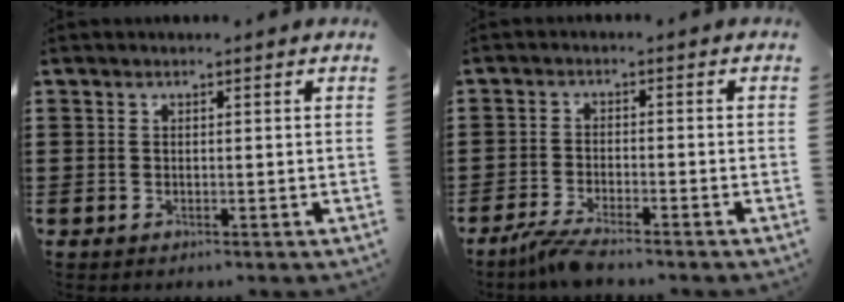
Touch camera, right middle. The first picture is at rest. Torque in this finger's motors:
{"motor_torque": [0.85, 0.35, 0.09, 0.07]}